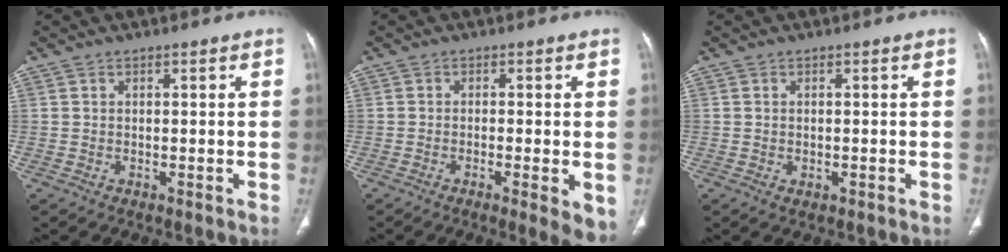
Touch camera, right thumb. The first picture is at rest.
{"total": 6.0, "force": [-1.8, 1.2, 5.6], "torque": [-0.085, -0.011, -0.030]}
{"total": 1.2, "force": [-0.3, 0.7, 0.9], "torque": [-0.021, 0.000, -0.001]}